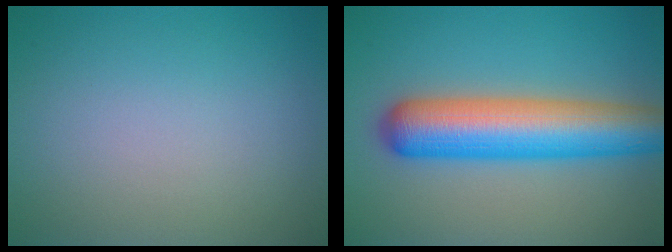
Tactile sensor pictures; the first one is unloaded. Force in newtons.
{"total": 9.1, "press": 9.1, "slide": 0.2}